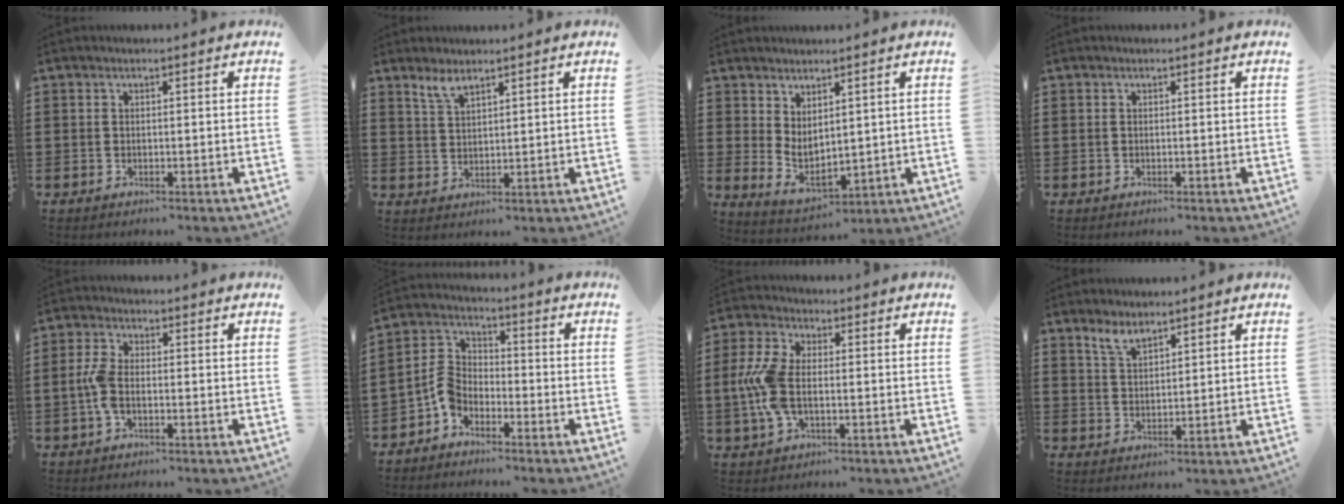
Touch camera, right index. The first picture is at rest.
{"total": 2.8, "force": [2.3, 0.8, 1.5], "torque": [-0.036, 0.002, 0.042]}
{"total": 2.7, "force": [1.7, 1.4, 1.6], "torque": [-0.044, -0.016, 0.030]}
{"total": 0.0}
{"total": 4.6, "force": [-1.0, 2.2, 3.9], "torque": [-0.105, -0.007, -0.027]}
{"total": 5.2, "force": [-3.2, 3.4, 2.4], "torque": [-0.077, 0.005, -0.071]}
{"total": 8.1, "force": [-0.8, 4.3, 6.8], "torque": [-0.180, -0.008, -0.025]}
{"total": 3.3, "force": [2.7, 1.2, 1.6], "torque": [-0.037, 0.003, 0.051]}